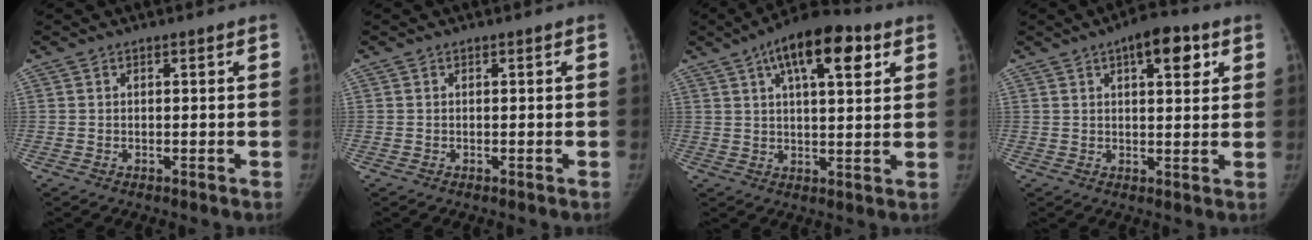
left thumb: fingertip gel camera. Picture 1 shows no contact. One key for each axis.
{"total": 0.0}
{"total": 14.2, "fx": 6.6, "fy": 5.6, "fz": 11.2, "tx": -0.149, "ty": -0.003, "tz": 0.097}
{"total": 8.2, "fx": 3.9, "fy": 3.3, "fz": 6.4, "tx": -0.067, "ty": -0.010, "tz": 0.049}